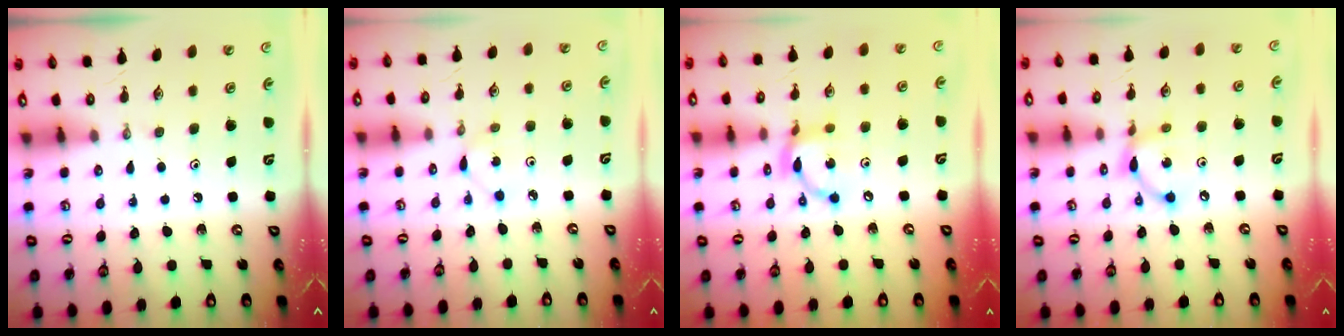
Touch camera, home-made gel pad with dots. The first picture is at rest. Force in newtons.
{"total": 2.4, "press": 2.4, "slide": 0.3}
{"total": 10.4, "press": 10.4, "slide": 0.5}
{"total": 8.6, "press": 8.6, "slide": 0.4}